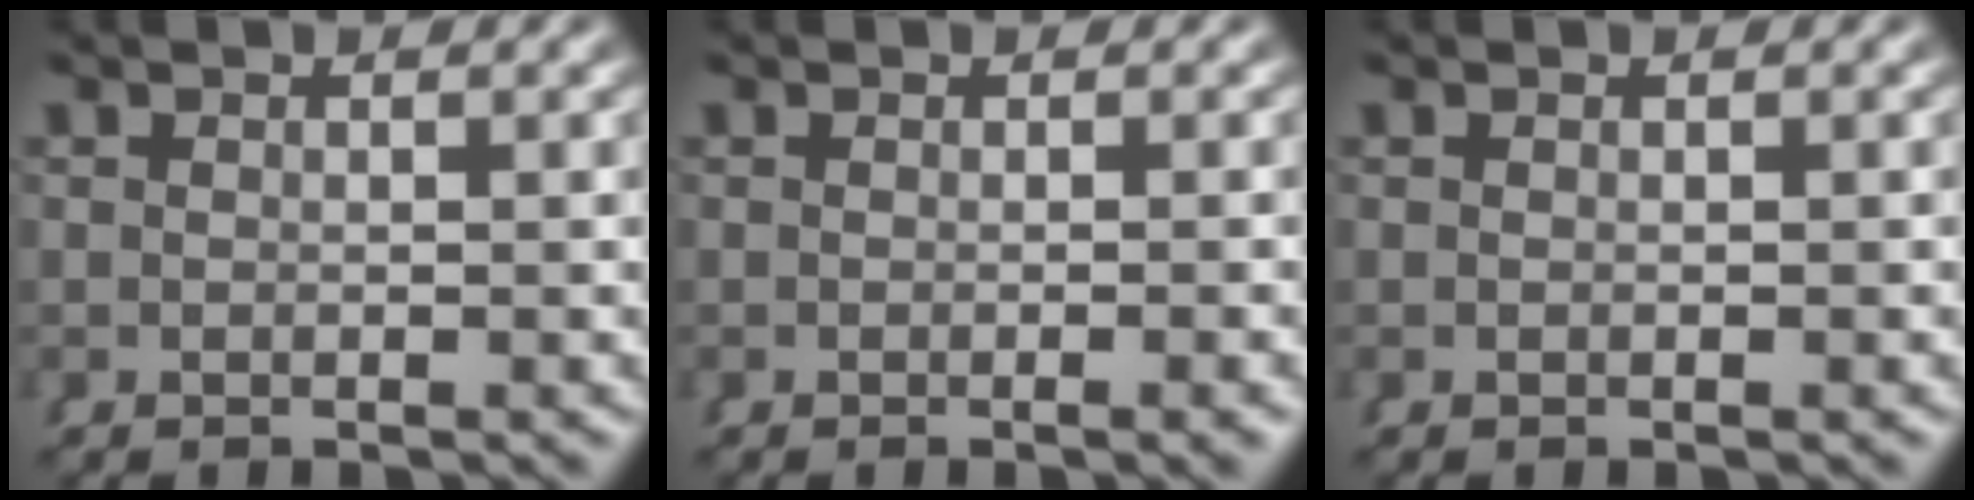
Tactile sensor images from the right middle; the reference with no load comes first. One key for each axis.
{"total": 0.7, "fx": -0.4, "fy": -0.1, "fz": 0.5, "tx": -0.006, "ty": 0.004, "tz": -0.009}
{"total": 0.0}